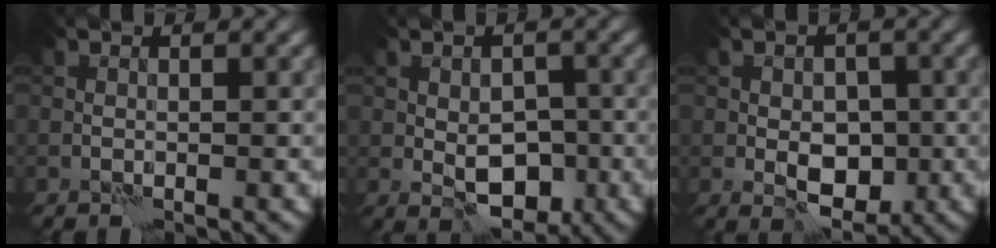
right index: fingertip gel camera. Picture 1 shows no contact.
{"total": 5.3, "force": [-1.5, 3.2, 4.0], "torque": [-0.056, -0.002, -0.023]}
{"total": 4.7, "force": [-1.2, 3.0, 3.4], "torque": [-0.043, -0.001, -0.022]}